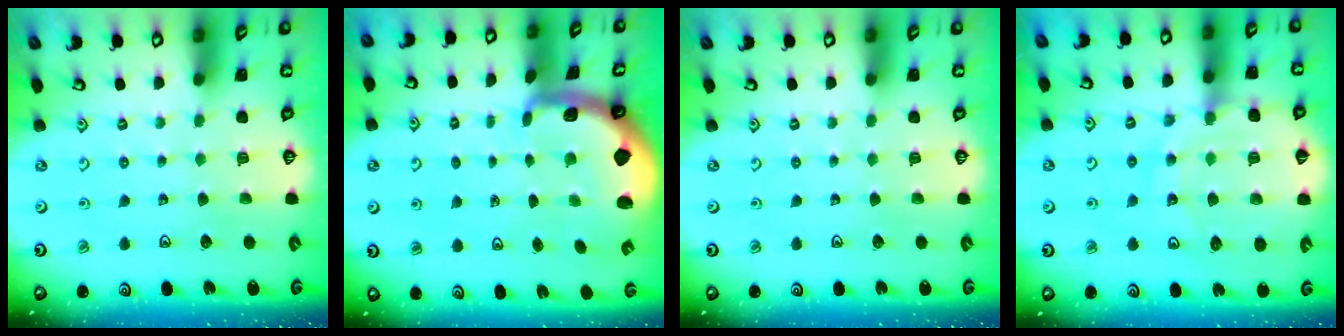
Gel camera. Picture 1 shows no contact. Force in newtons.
{"total": 1.9, "press": 1.8, "slide": 0.5}
{"total": 0.0}
{"total": 15.2, "press": 14.8, "slide": 3.4}